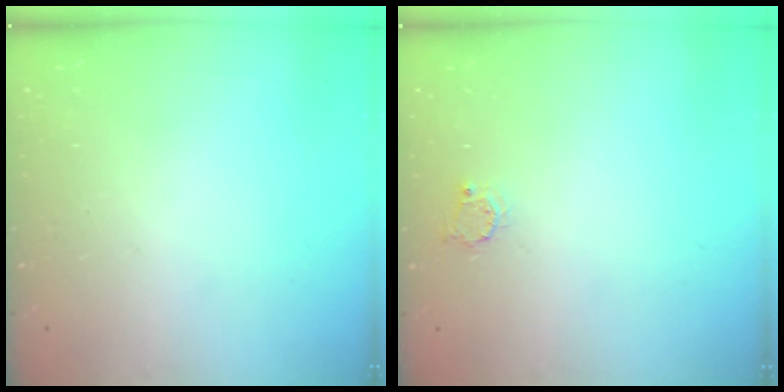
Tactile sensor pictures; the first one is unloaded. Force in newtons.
{"total": 3.1, "press": 3.1, "slide": 0.3}